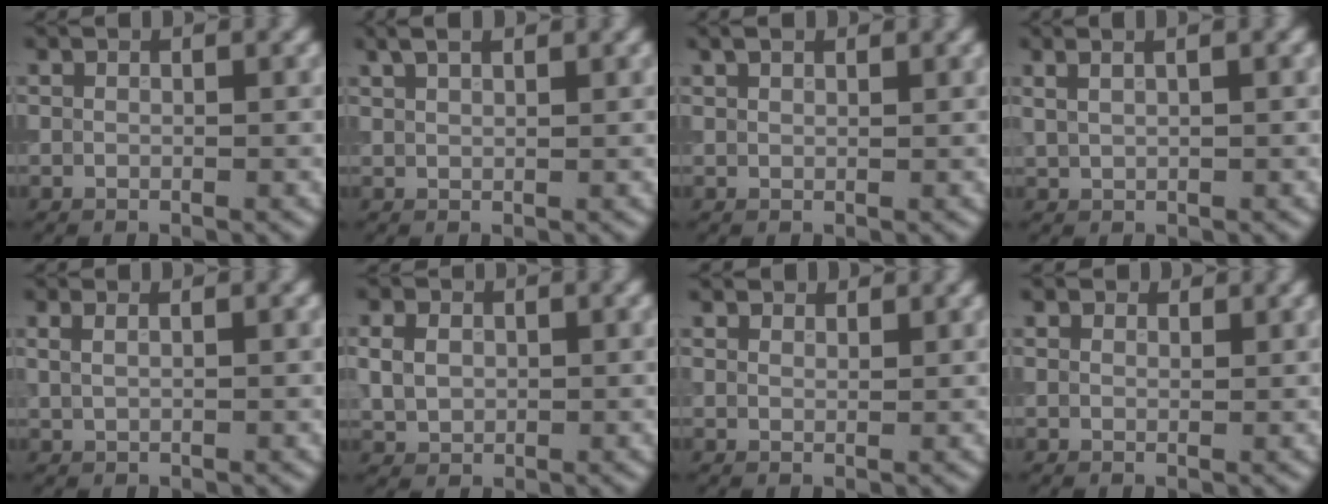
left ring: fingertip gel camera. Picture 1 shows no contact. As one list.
[{"total": 2.5, "force": [1.8, 0.7, 1.5], "torque": [-0.023, 0.010, 0.027]}, {"total": 1.6, "force": [1.2, 0.6, 0.8], "torque": [-0.014, 0.006, 0.023]}, {"total": 3.3, "force": [2.0, 1.4, 2.2], "torque": [-0.019, 0.014, 0.012]}, {"total": 2.3, "force": [1.3, 1.2, 1.5], "torque": [-0.013, 0.008, 0.003]}, {"total": 2.6, "force": [0.3, 2.1, 1.5], "torque": [-0.033, 0.004, 0.004]}, {"total": 2.0, "force": [1.8, 0.7, 0.4], "torque": [-0.010, -0.006, 0.034]}, {"total": 1.1, "force": [0.9, 0.6, 0.2], "torque": [-0.005, -0.003, 0.006]}]